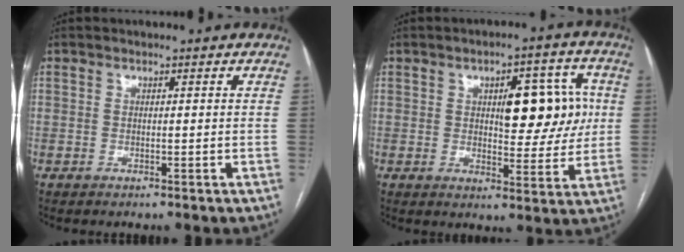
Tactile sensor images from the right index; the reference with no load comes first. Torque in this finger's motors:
{"motor_torque": [0.89, 0.16, 0.37, 0.08]}